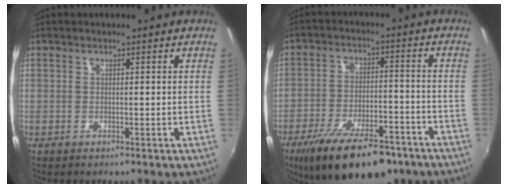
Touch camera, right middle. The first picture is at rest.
{"total": 18.7, "force": [-13.1, 7.1, 11.4], "torque": [-0.212, -0.029, -0.194]}